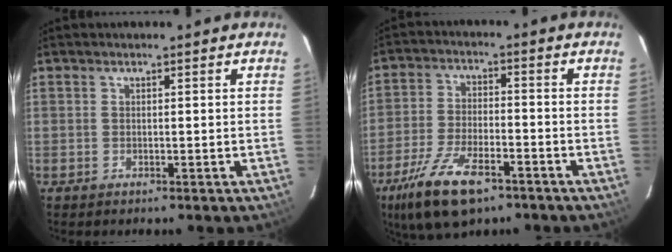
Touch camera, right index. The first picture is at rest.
{"total": 13.5, "force": [-8.5, 5.2, 9.1], "torque": [-0.204, -0.026, -0.159]}